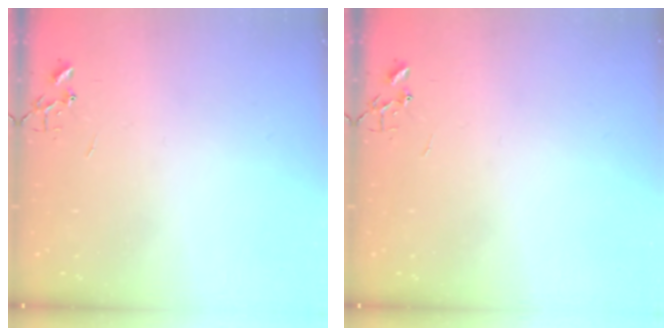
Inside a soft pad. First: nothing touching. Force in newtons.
{"total": 0.0}